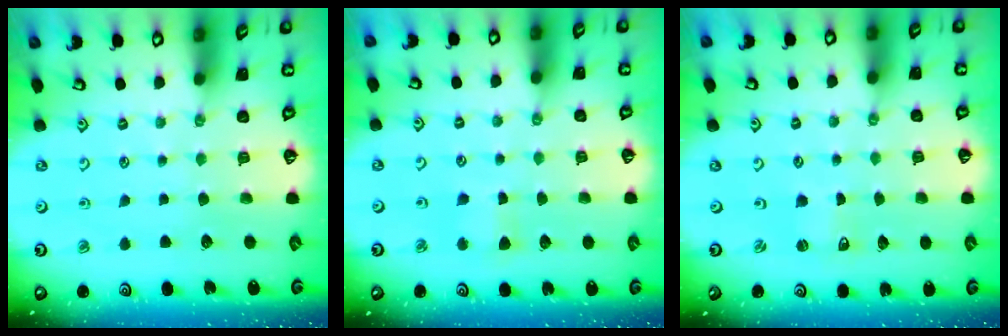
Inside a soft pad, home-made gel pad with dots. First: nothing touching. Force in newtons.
{"total": 3.1, "press": 3.1, "slide": 0.4}
{"total": 0.0}